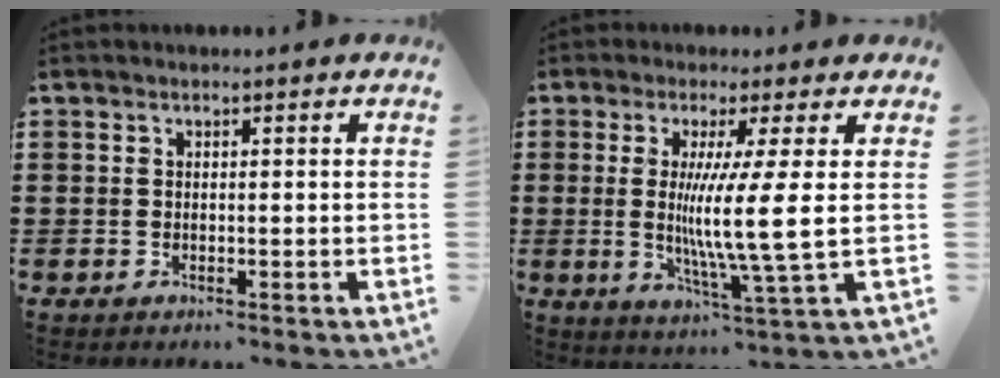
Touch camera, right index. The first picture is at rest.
{"total": 9.5, "force": [0.7, -0.7, 9.4], "torque": [-0.180, -0.016, 0.006]}